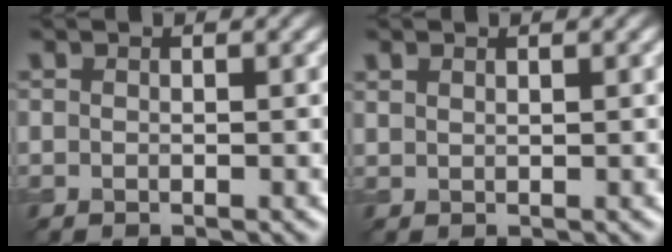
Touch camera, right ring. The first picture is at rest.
{"total": 0.8, "force": [0.6, 0.3, 0.3], "torque": [-0.012, 0.000, 0.016]}